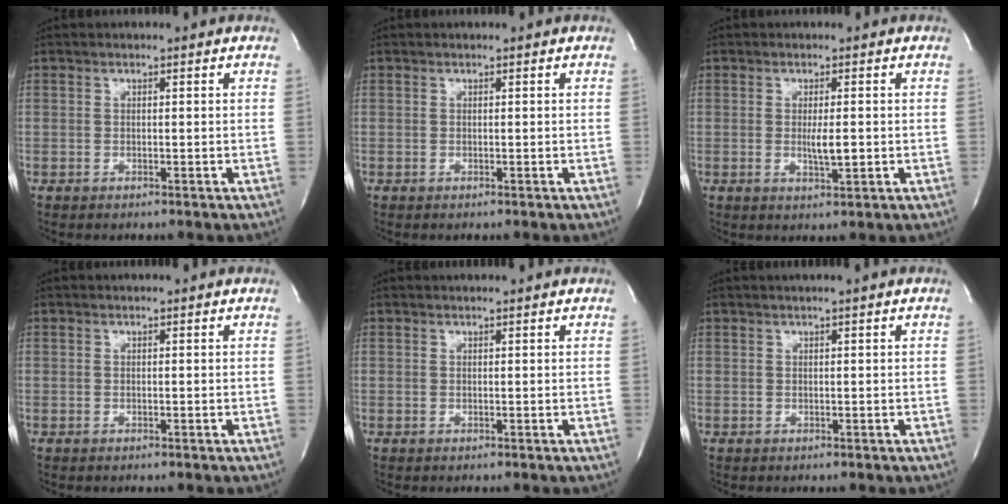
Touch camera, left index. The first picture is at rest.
{"total": 0.0}
{"total": 2.9, "force": [-0.3, 0.4, 2.8], "torque": [-0.054, -0.006, -0.003]}
{"total": 0.0}
{"total": 0.9, "force": [0.9, -0.1, 0.2], "torque": [-0.002, 0.008, 0.017]}
{"total": 1.1, "force": [0.7, -0.3, 0.8], "torque": [-0.020, 0.003, 0.018]}